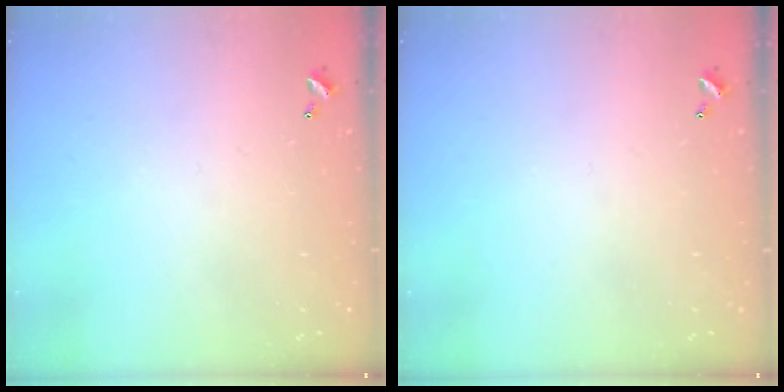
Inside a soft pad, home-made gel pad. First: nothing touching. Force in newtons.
{"total": 0.0}